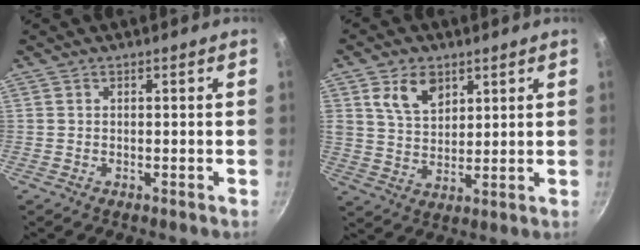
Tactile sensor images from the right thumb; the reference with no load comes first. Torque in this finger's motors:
{"motor_torque": [1.44, 1.54, 1.65, 1.12, 0.74]}